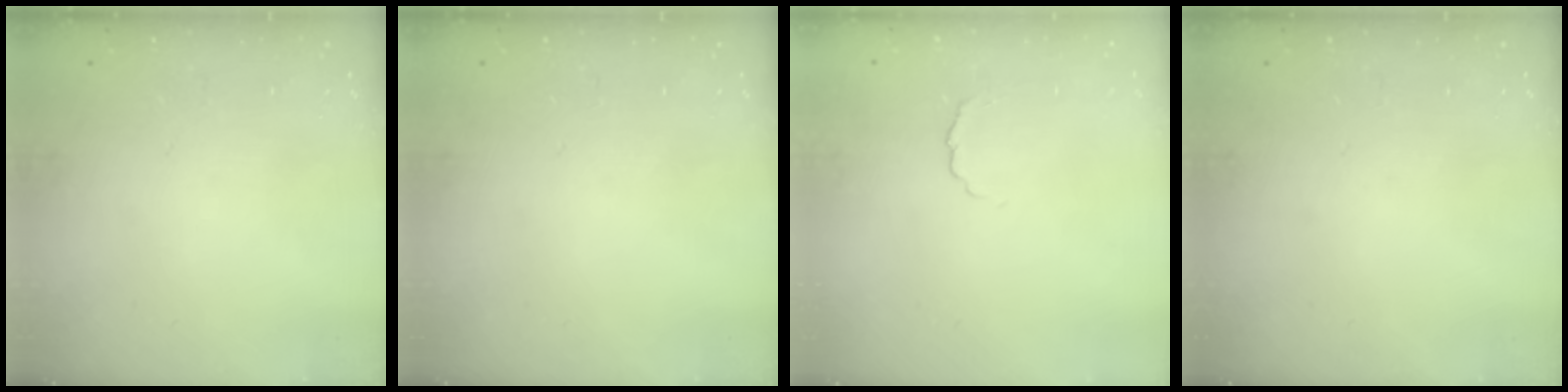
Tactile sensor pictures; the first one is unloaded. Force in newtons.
{"total": 0.0}
{"total": 2.4, "press": 2.4, "slide": 0.5}
{"total": 0.0}